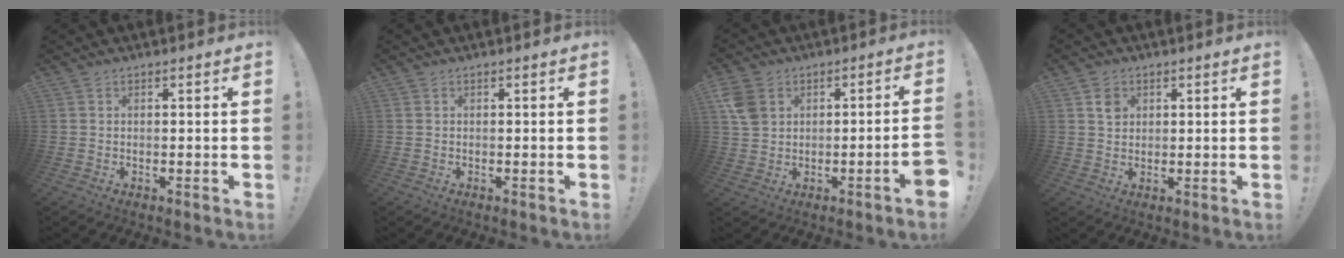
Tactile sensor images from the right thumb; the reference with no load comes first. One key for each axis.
{"total": 0.0}
{"total": 7.2, "fx": -0.4, "fy": 4.7, "fz": 5.4, "tx": -0.103, "ty": 0.013, "tz": 0.005}
{"total": 3.2, "fx": 1.5, "fy": 2.7, "fz": 0.9, "tx": 0.009, "ty": -0.009, "tz": 0.023}